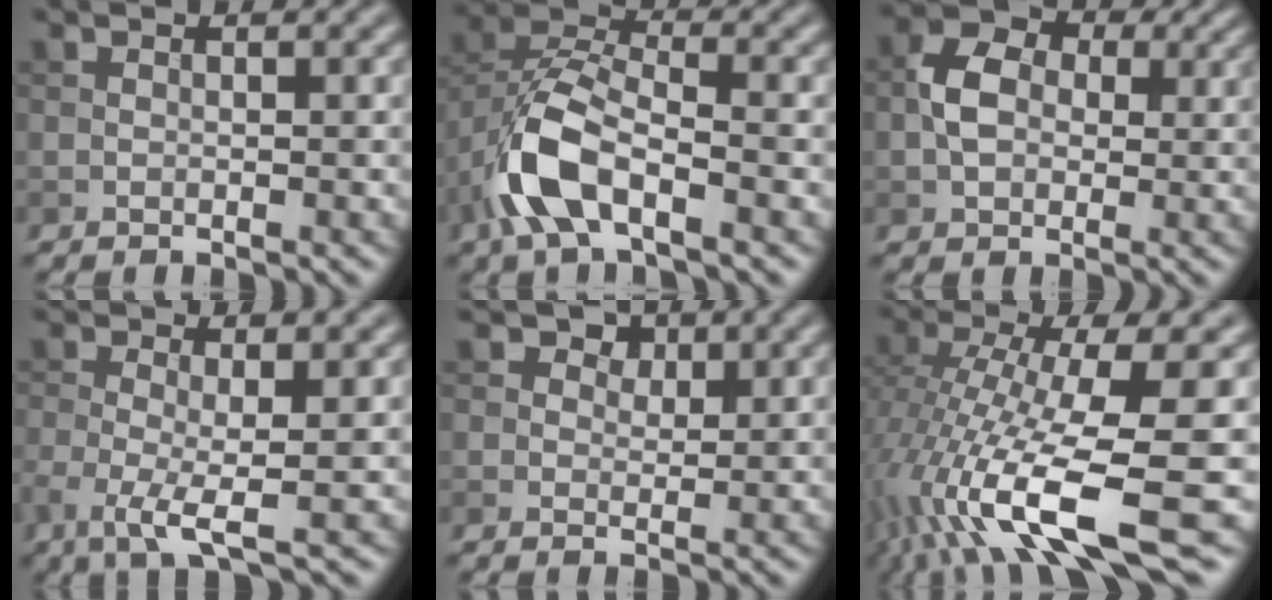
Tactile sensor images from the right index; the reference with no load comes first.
{"total": 7.3, "force": [-3.3, 3.3, 5.6], "torque": [-0.116, 0.004, -0.073]}
{"total": 5.4, "force": [0.5, 4.1, 3.6], "torque": [-0.066, 0.007, 0.006]}
{"total": 3.9, "force": [-1.1, 0.9, 3.7], "torque": [-0.081, -0.011, -0.023]}
{"total": 2.5, "force": [1.4, 1.7, 1.1], "torque": [-0.013, -0.008, 0.018]}
{"total": 13.9, "force": [-4.9, 3.8, 12.4], "torque": [-0.253, -0.018, -0.076]}